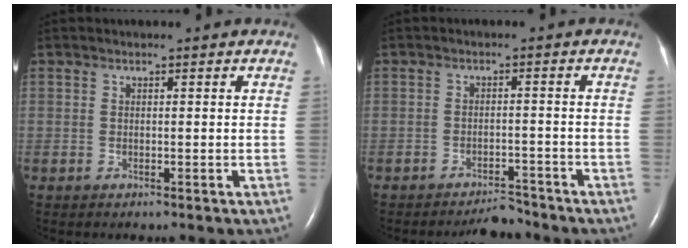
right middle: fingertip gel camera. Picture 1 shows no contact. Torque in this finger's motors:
{"motor_torque": [0.00, -0.01, -0.03, 0.01]}